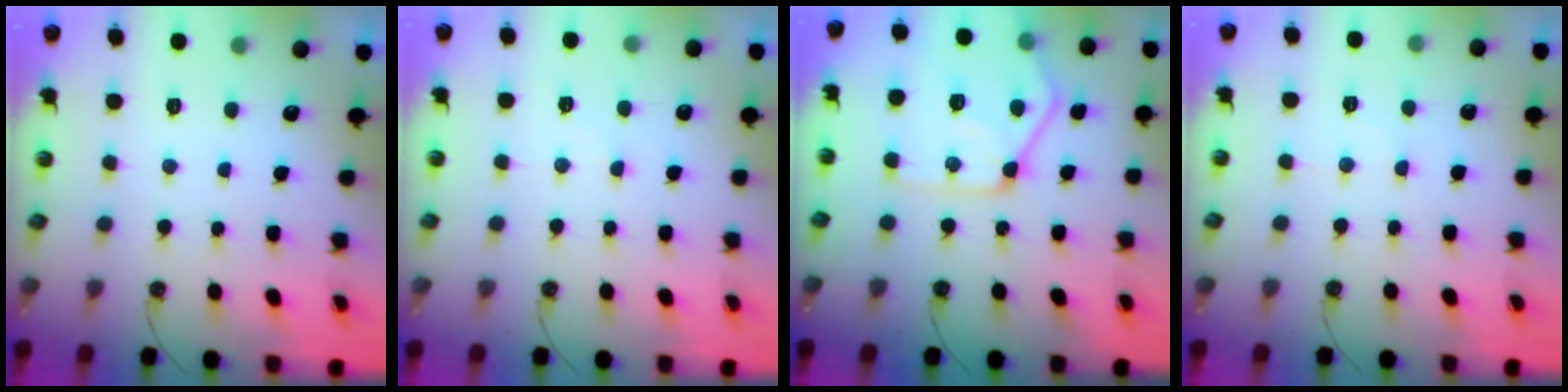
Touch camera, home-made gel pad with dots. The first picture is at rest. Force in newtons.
{"total": 6.2, "press": 6.2, "slide": 0.8}
{"total": 15.4, "press": 15.4, "slide": 1.1}
{"total": 4.7, "press": 4.7, "slide": 0.7}